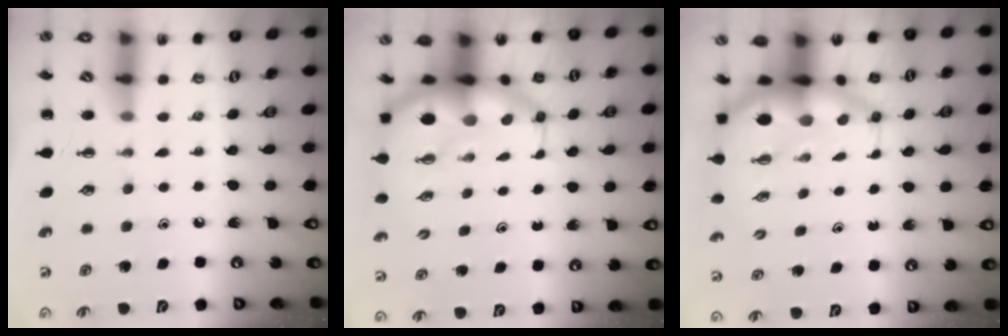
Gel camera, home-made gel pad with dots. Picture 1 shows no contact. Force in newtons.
{"total": 7.9, "press": 7.6, "slide": 2.1}
{"total": 7.3, "press": 7.0, "slide": 2.1}